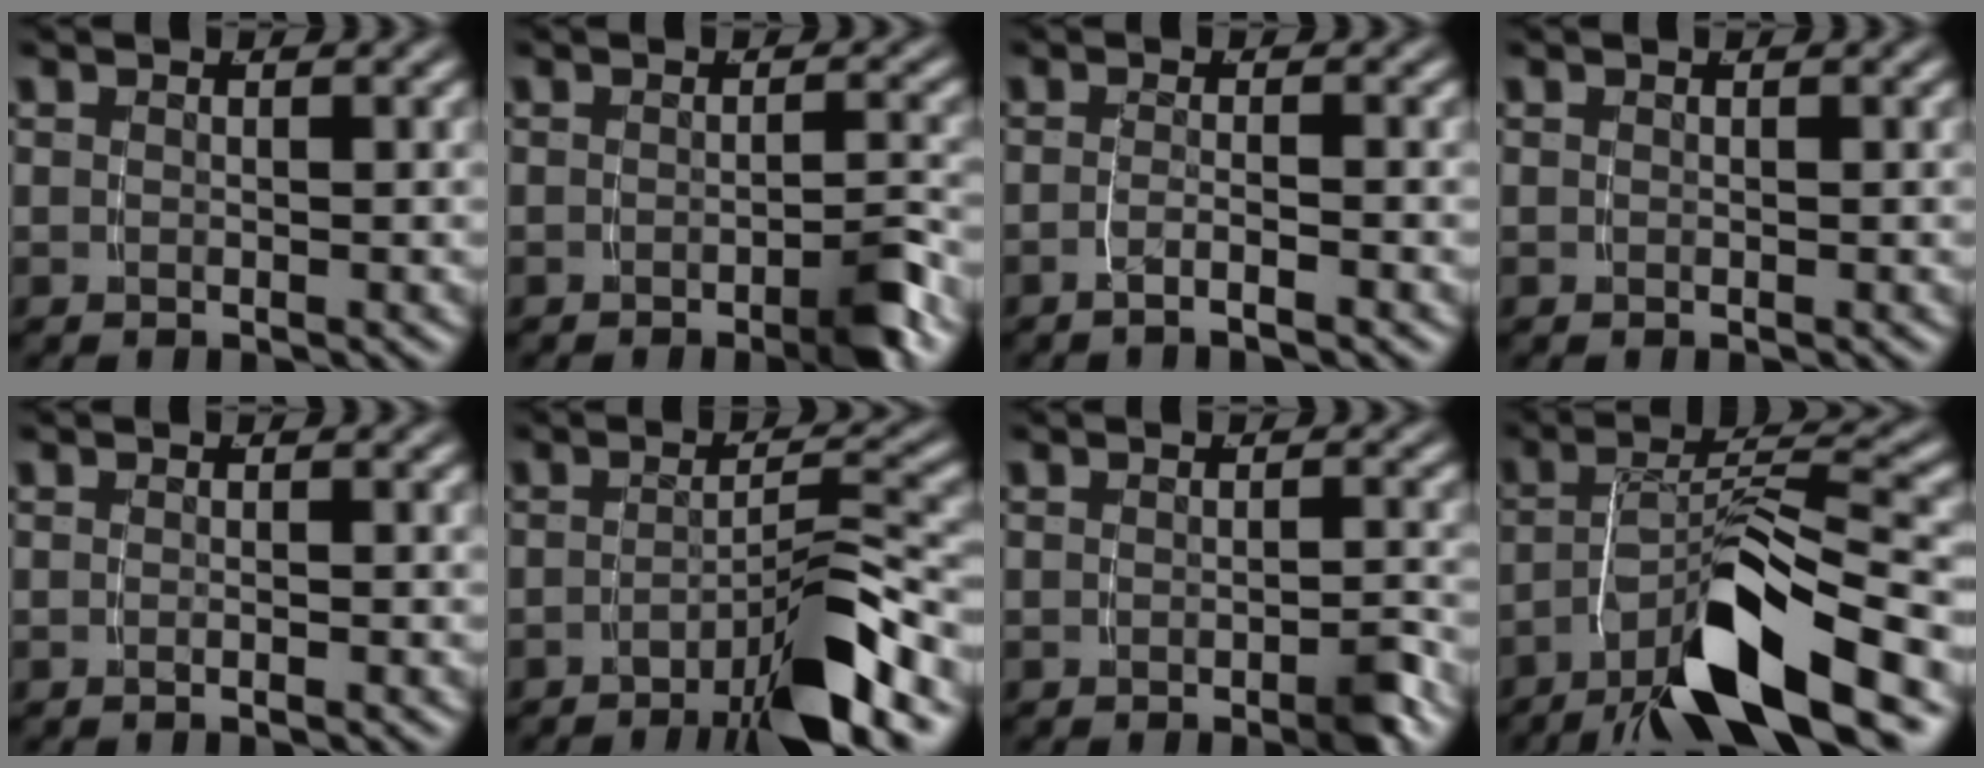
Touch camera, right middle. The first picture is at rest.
{"total": 2.7, "force": [-1.7, 0.1, 2.0], "torque": [-0.024, 0.000, -0.034]}
{"total": 2.1, "force": [-1.8, -0.8, 0.8], "torque": [-0.020, -0.006, -0.031]}
{"total": 0.0}
{"total": 0.6, "force": [-0.5, -0.3, 0.0], "torque": [-0.004, 0.003, -0.010]}
{"total": 5.8, "force": [-3.8, 0.0, 4.4], "torque": [-0.053, -0.001, -0.060]}
{"total": 1.8, "force": [-1.3, 0.0, 1.3], "torque": [-0.017, 0.001, -0.025]}
{"total": 8.6, "force": [-4.9, 1.8, 6.8], "torque": [-0.094, 0.000, -0.078]}